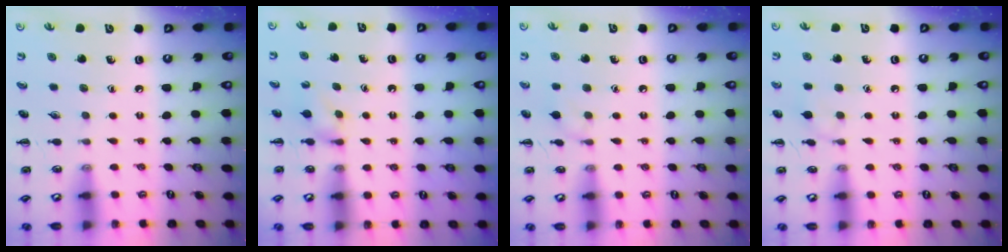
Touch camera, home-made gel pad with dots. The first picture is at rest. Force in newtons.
{"total": 3.8, "press": 3.6, "slide": 1.3}
{"total": 6.3, "press": 5.9, "slide": 2.0}
{"total": 6.2, "press": 6.0, "slide": 1.7}